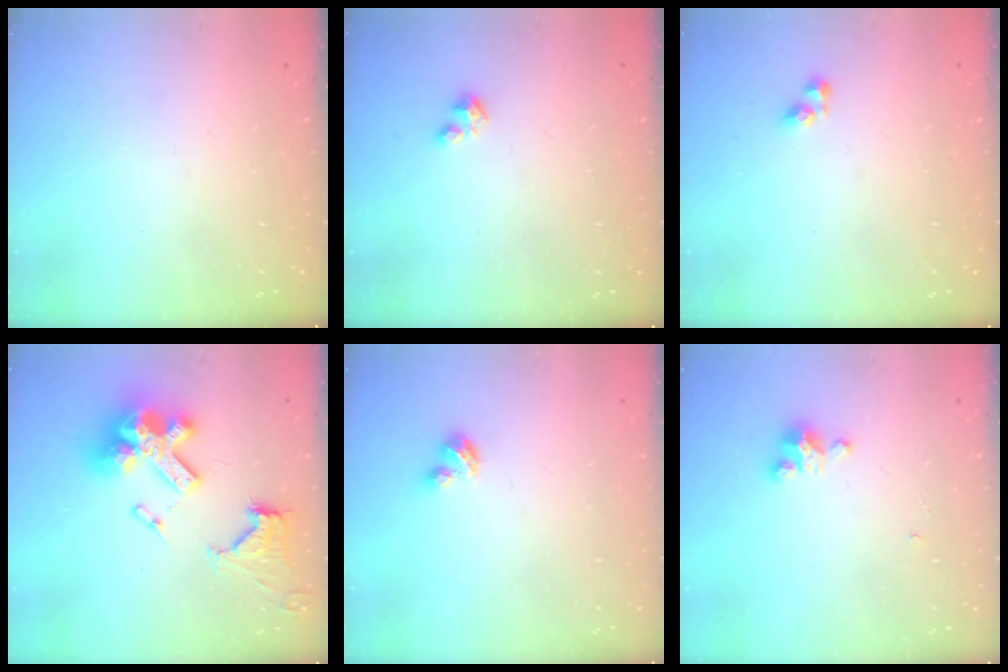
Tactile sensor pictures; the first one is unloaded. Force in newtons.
{"total": 1.3, "press": 1.2, "slide": 0.4}
{"total": 4.7, "press": 4.6, "slide": 0.5}
{"total": 20.6, "press": 20.5, "slide": 2.2}
{"total": 3.4, "press": 3.4, "slide": 0.3}
{"total": 2.9, "press": 2.9, "slide": 0.3}